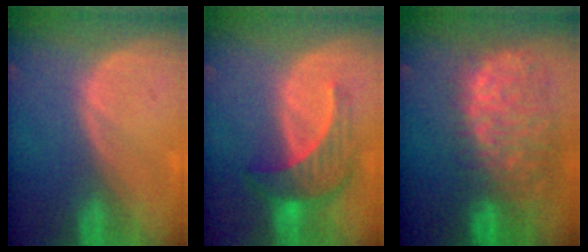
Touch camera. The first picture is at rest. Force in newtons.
{"total": 7.3, "press": 6.7, "slide": 2.9}
{"total": 13.3, "press": 11.0, "slide": 7.5}